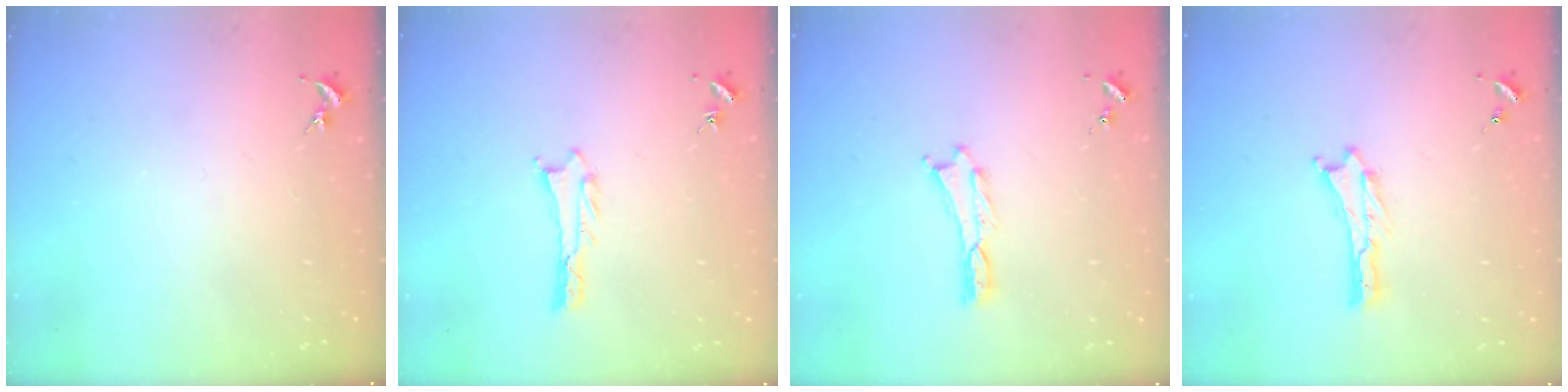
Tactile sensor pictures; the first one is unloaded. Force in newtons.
{"total": 0.8, "press": 0.8, "slide": 0.1}
{"total": 0.0}
{"total": 0.0}